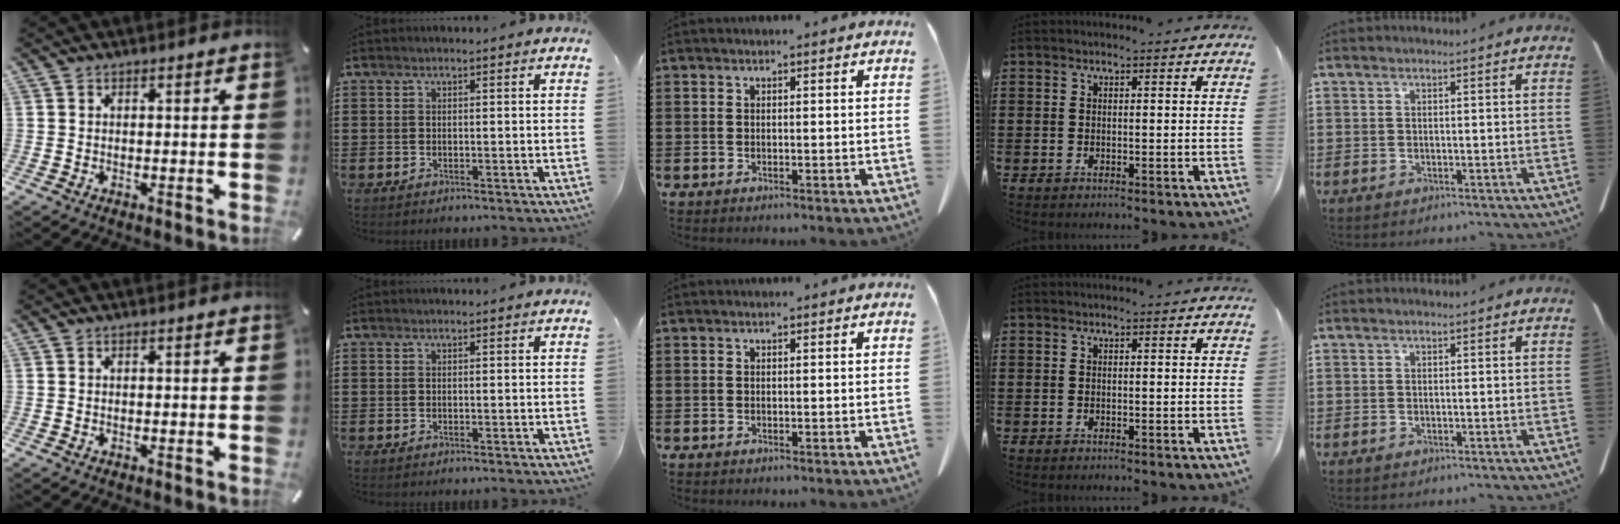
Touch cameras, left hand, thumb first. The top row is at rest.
{}